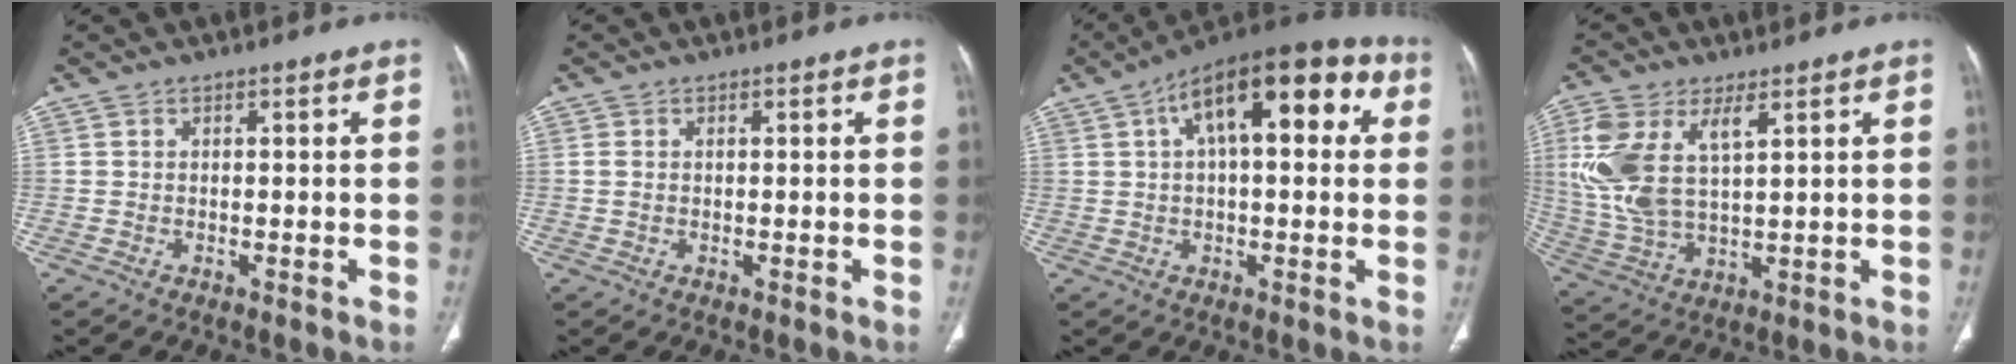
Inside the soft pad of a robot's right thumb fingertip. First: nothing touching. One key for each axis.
{"total": 1.1, "fx": 0.2, "fy": 0.7, "fz": 0.8, "tx": -0.030, "ty": 0.009, "tz": 0.008}
{"total": 19.0, "fx": 5.9, "fy": 8.3, "fz": 16.0, "tx": -0.216, "ty": 0.038, "tz": 0.082}
{"total": 13.0, "fx": 4.4, "fy": 6.2, "fz": 10.6, "tx": -0.244, "ty": -0.007, "tz": 0.098}